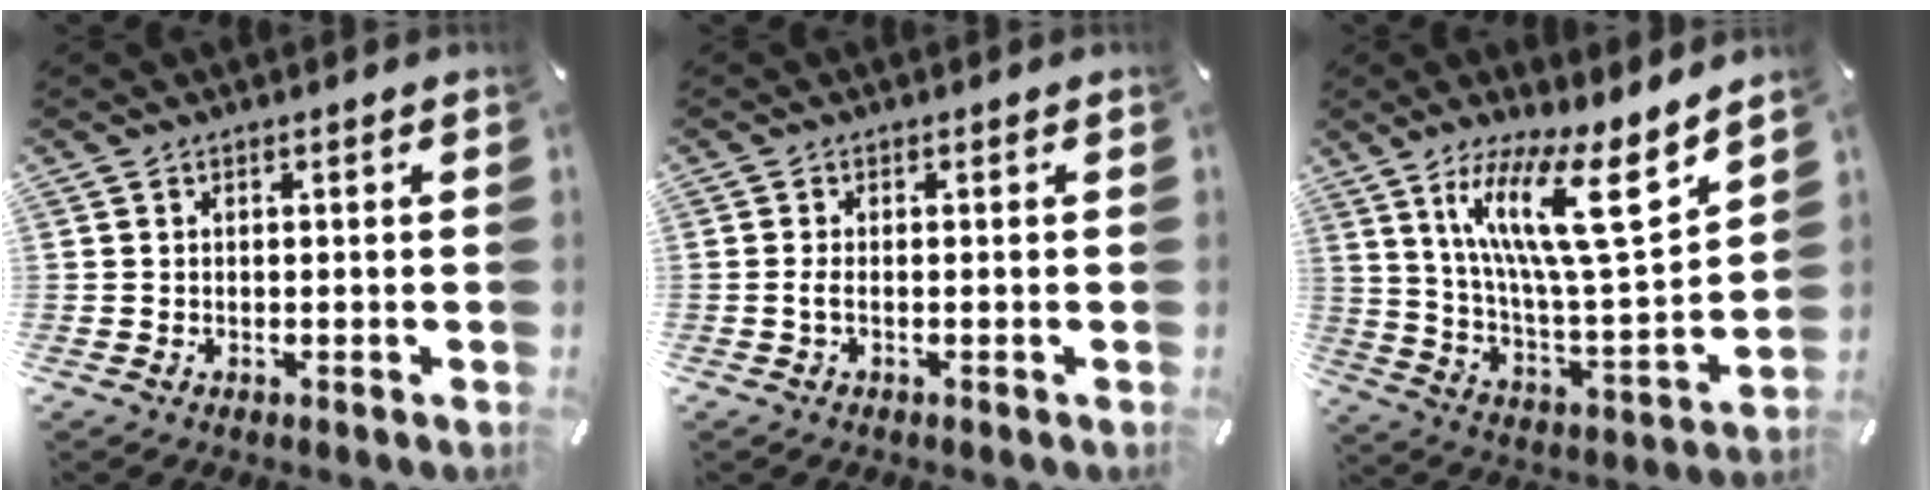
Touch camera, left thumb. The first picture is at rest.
{"total": 1.6, "force": [-0.3, 0.5, 1.5], "torque": [-0.029, -0.001, -0.005]}
{"total": 19.2, "force": [11.3, 4.2, 14.9], "torque": [-0.272, -0.057, 0.181]}